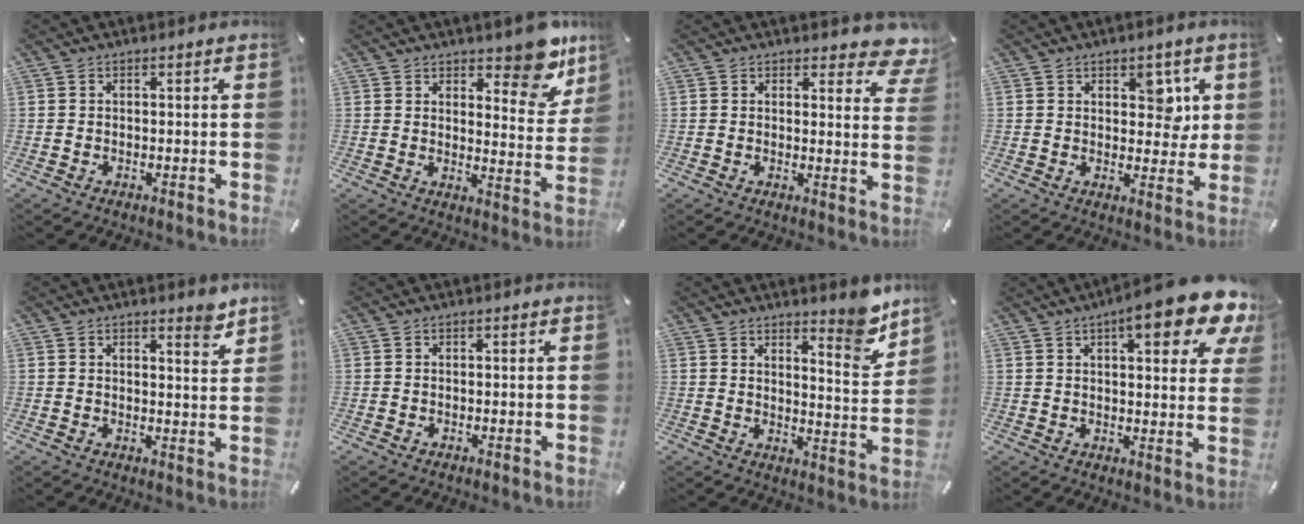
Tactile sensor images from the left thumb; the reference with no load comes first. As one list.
[{"total": 11.2, "force": [8.7, 4.6, 5.3], "torque": [-0.044, -0.072, 0.150]}, {"total": 5.6, "force": [4.4, 2.5, 2.4], "torque": [-0.012, -0.039, 0.074]}, {"total": 6.6, "force": [2.7, 4.3, 4.1], "torque": [-0.028, -0.013, 0.036]}, {"total": 3.8, "force": [3.2, 1.0, 1.8], "torque": [-0.019, -0.023, 0.053]}, {"total": 0.0}, {"total": 9.0, "force": [7.6, 2.2, 4.3], "torque": [-0.036, -0.067, 0.127]}, {"total": 15.8, "force": [9.6, 4.5, 11.8], "torque": [-0.162, -0.053, 0.150]}]